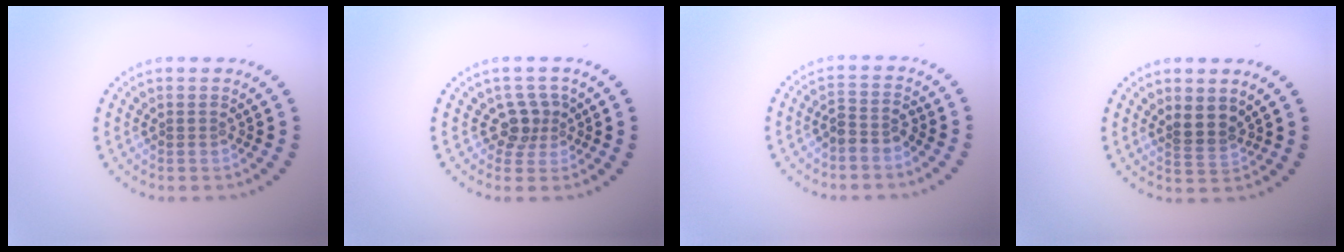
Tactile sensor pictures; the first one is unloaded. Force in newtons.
{"total": 2.3, "press": 1.8, "slide": 1.5}
{"total": 2.1, "press": 1.7, "slide": 1.2}
{"total": 1.8, "press": 1.4, "slide": 1.1}